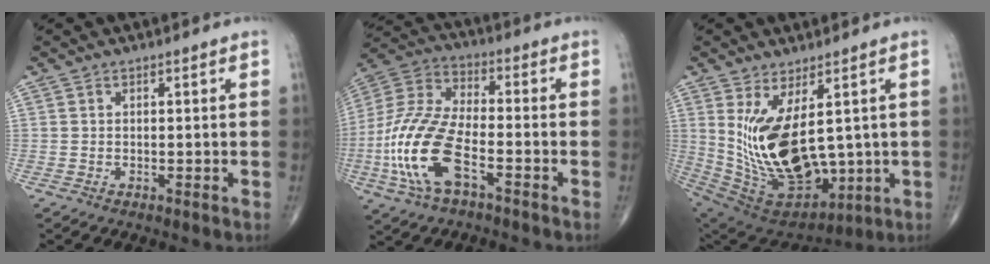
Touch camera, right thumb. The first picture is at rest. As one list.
[{"total": 17.0, "force": [-6.0, 7.4, 14.1], "torque": [-0.313, 0.026, -0.116]}, {"total": 19.3, "force": [2.0, 9.9, 16.4], "torque": [-0.292, -0.030, 0.074]}]